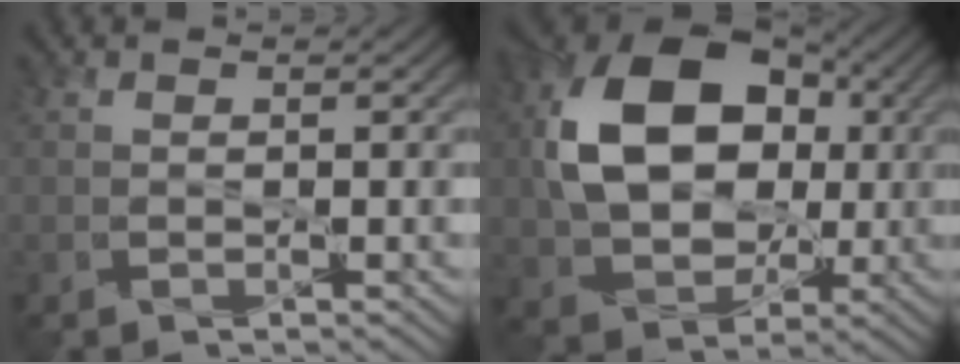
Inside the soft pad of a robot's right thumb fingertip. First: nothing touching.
{"total": 14.8, "force": [1.5, 10.6, 10.3], "torque": [-0.200, 0.011, 0.032]}